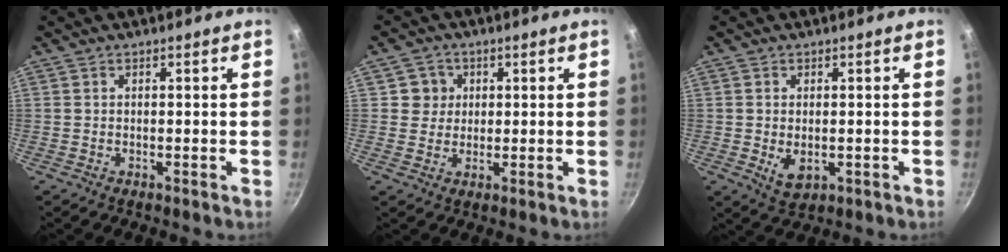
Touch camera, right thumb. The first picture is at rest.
{"total": 4.2, "force": [1.0, 4.1, 0.5], "torque": [0.027, 0.004, 0.010]}
{"total": 4.4, "force": [-0.6, 2.7, 3.4], "torque": [-0.056, -0.013, -0.003]}